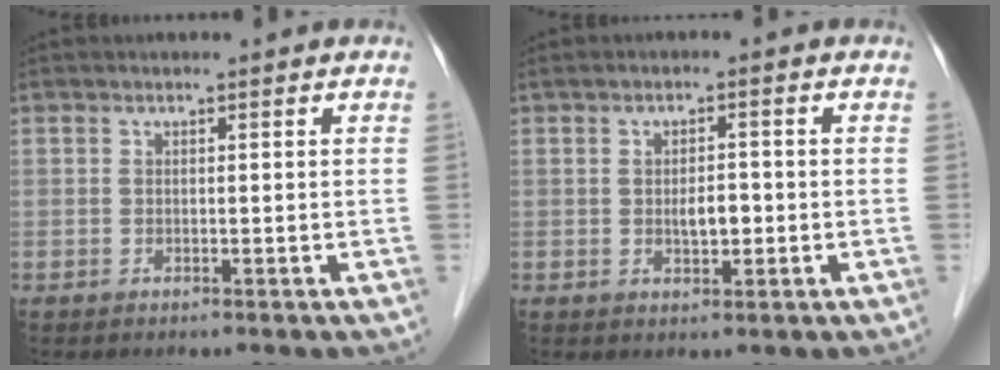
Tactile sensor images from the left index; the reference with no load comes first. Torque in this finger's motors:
{"motor_torque": [0.10, 0.07, 0.05, 0.02]}